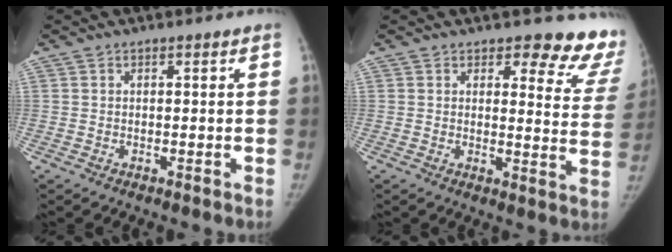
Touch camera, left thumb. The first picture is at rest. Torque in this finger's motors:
{"motor_torque": [0.04, 0.06, 0.49, -0.04, 0.01]}